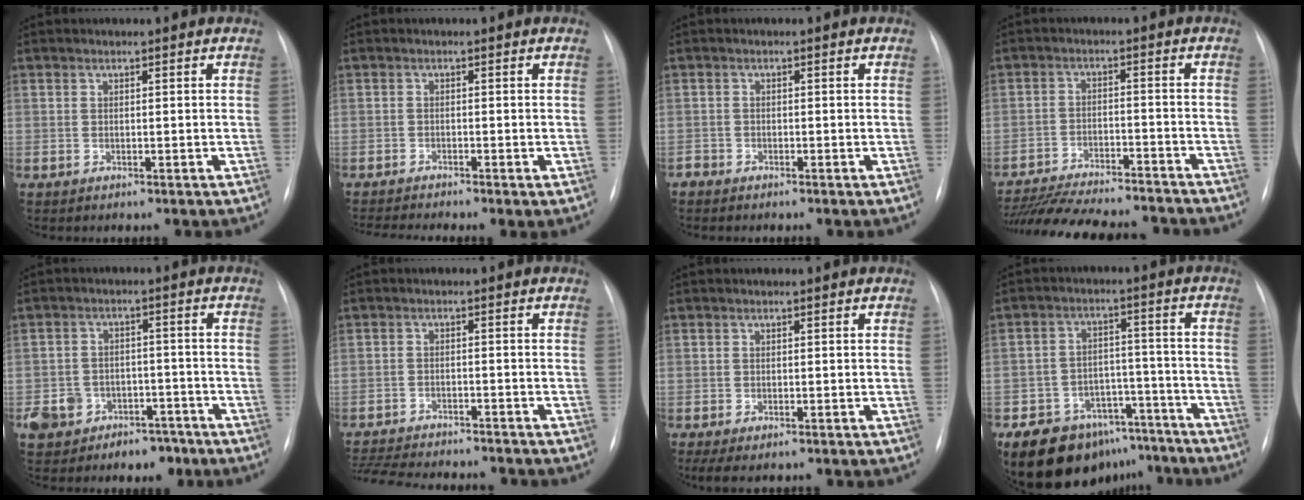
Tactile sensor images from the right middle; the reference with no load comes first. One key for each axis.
{"total": 3.7, "fx": -3.0, "fy": -0.3, "fz": 2.0, "tx": -0.038, "ty": -0.009, "tz": -0.053}
{"total": 1.1, "fx": -0.9, "fy": 0.5, "fz": -0.1, "tx": 0.000, "ty": 0.001, "tz": -0.019}
{"total": 19.7, "fx": -17.9, "fy": 3.1, "fz": 7.6, "tx": -0.158, "ty": -0.019, "tz": -0.259}
{"total": 8.5, "fx": -5.1, "fy": 6.5, "fz": 2.2, "tx": -0.040, "ty": 0.024, "tz": -0.069}
{"total": 15.6, "fx": -14.2, "fy": 2.9, "fz": 5.7, "tx": -0.137, "ty": -0.017, "tz": -0.201}
{"total": 3.3, "fx": -2.3, "fy": 1.2, "fz": 2.1, "tx": -0.038, "ty": -0.011, "tz": -0.031}
{"total": 13.4, "fx": -10.3, "fy": 7.7, "fz": 3.9, "tx": -0.044, "ty": 0.049, "tz": -0.146}